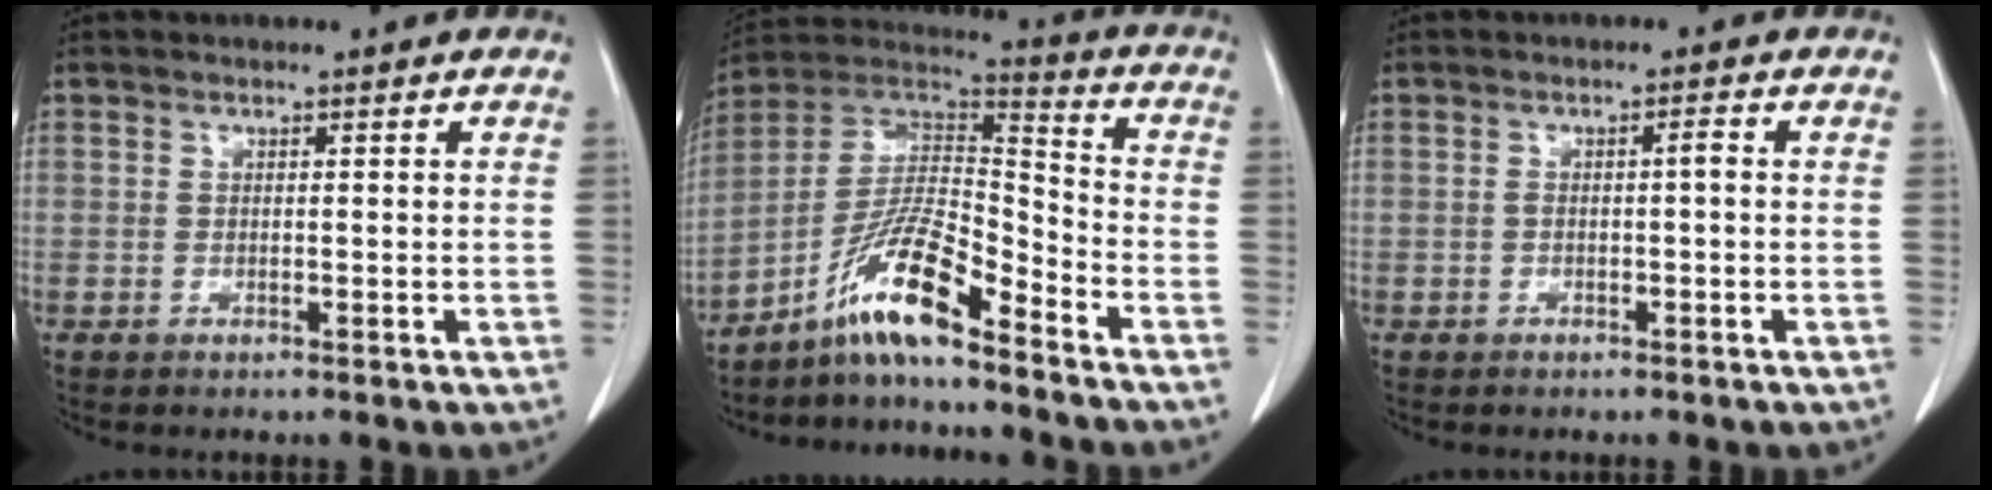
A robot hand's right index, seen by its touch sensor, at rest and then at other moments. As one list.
[{"total": 11.8, "force": [-8.3, 0.9, 8.3], "torque": [-0.162, 0.016, -0.154]}, {"total": 1.4, "force": [-0.2, 0.2, 1.4], "torque": [-0.023, 0.005, -0.003]}]